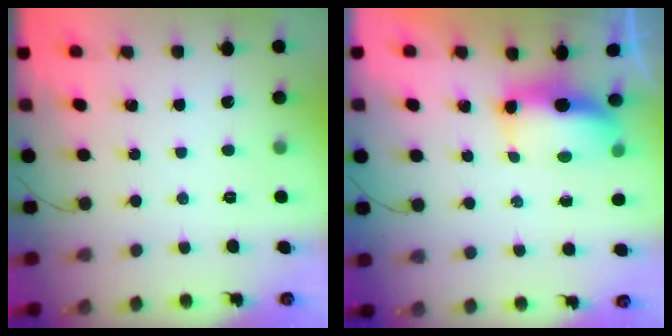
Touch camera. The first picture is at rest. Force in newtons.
{"total": 10.2, "press": 8.2, "slide": 6.1}